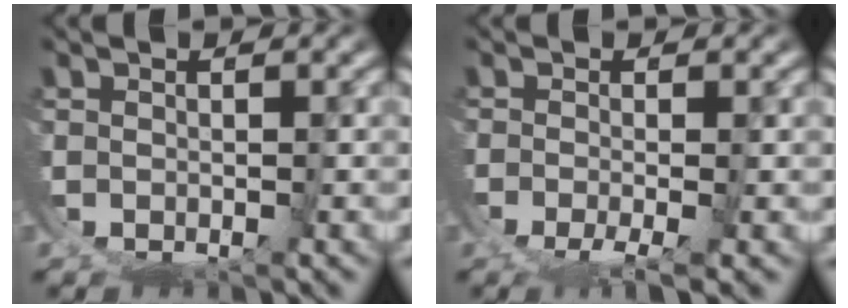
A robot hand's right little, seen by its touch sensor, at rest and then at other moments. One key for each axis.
{"total": 2.9, "fx": -1.8, "fy": -0.5, "fz": 2.3, "tx": -0.022, "ty": -0.008, "tz": -0.027}